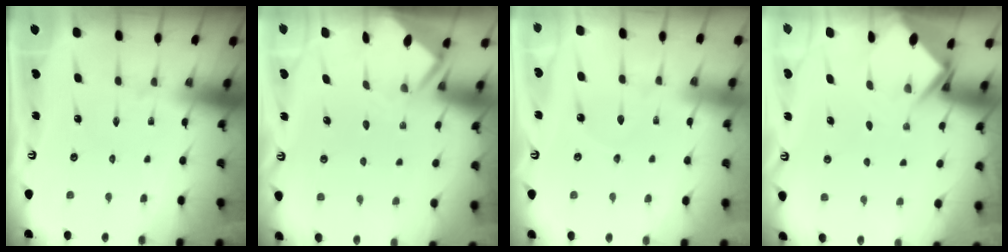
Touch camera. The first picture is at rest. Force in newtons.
{"total": 3.1, "press": 3.1, "slide": 0.3}
{"total": 3.9, "press": 3.9, "slide": 0.4}
{"total": 4.7, "press": 4.7, "slide": 0.3}